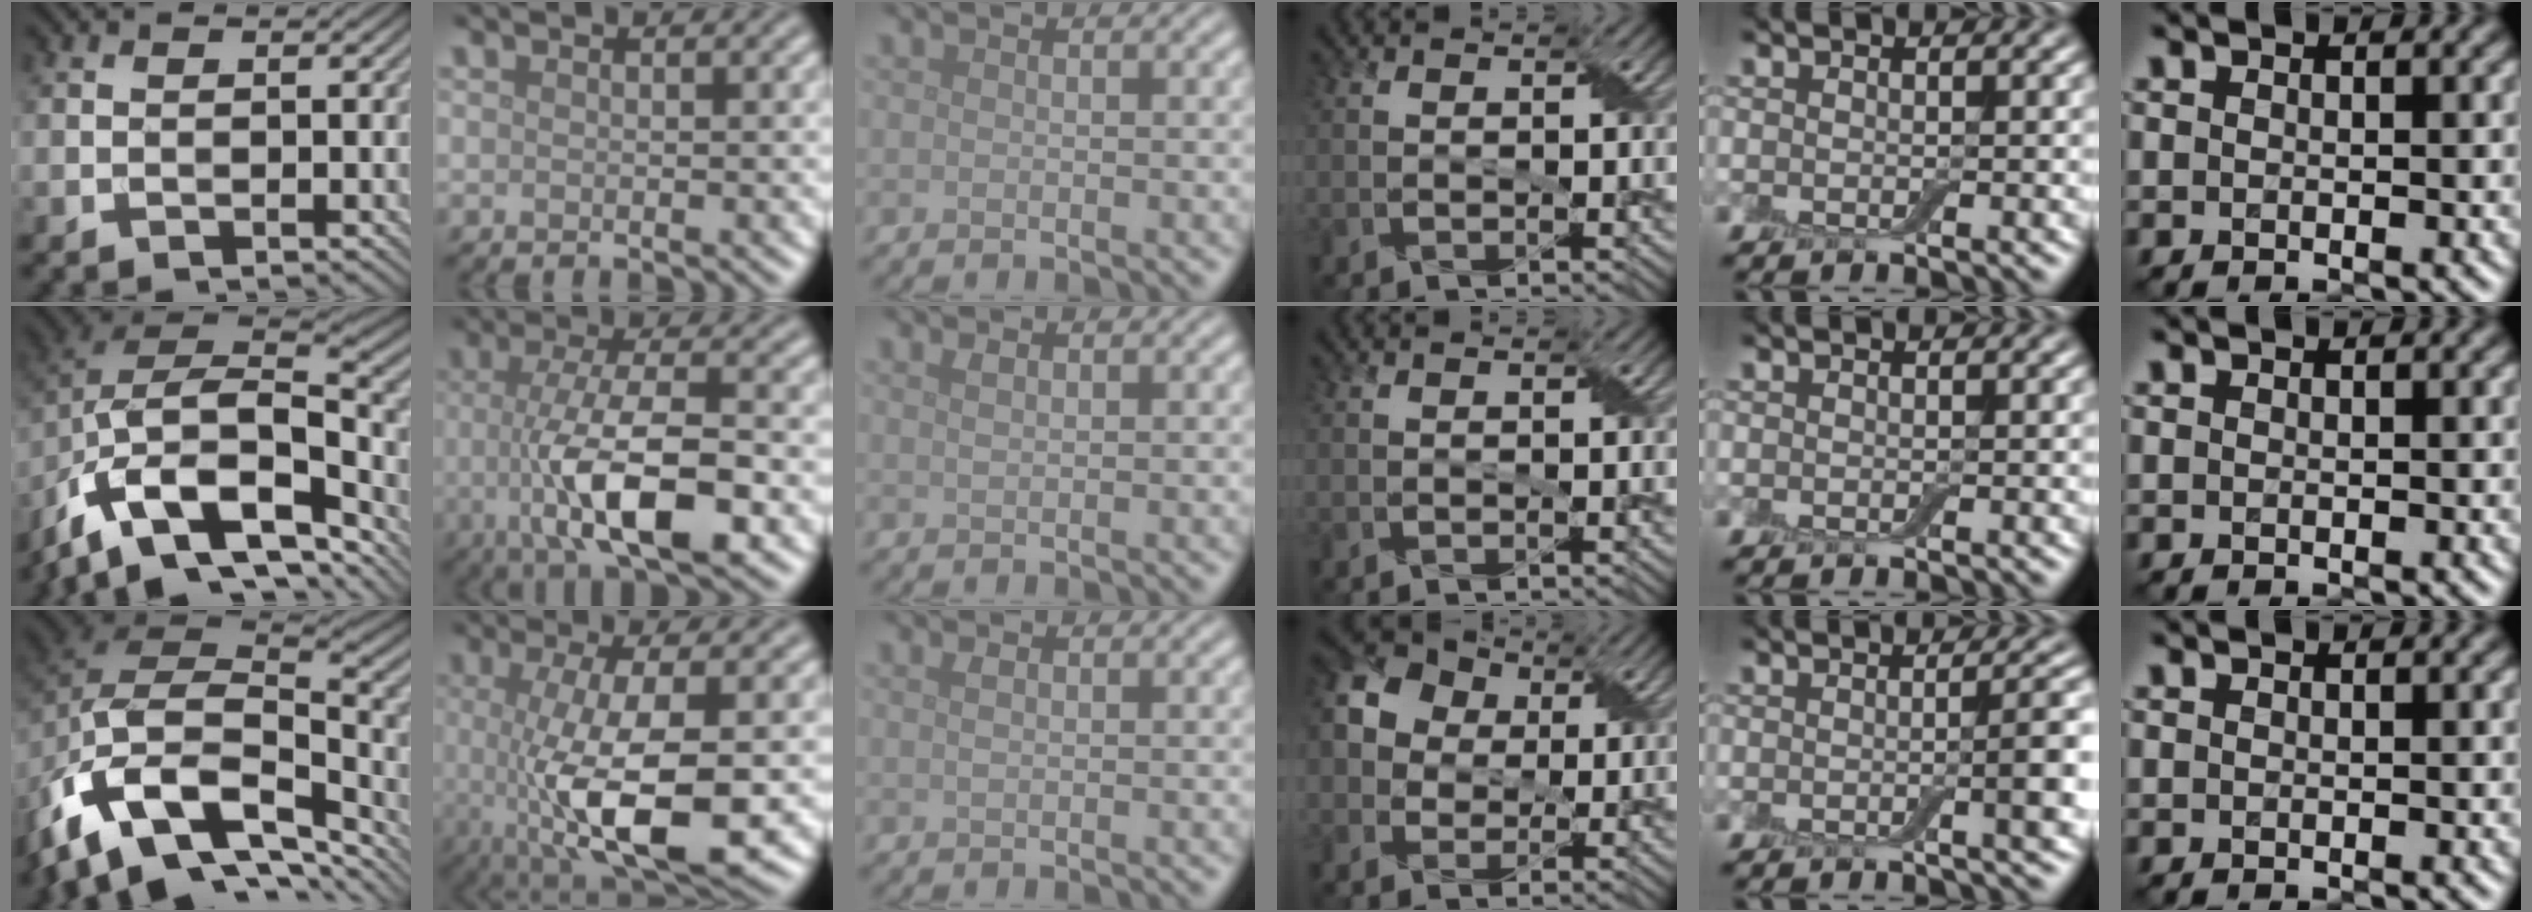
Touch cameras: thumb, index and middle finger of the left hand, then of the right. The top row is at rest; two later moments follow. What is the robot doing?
{"motion": "wrap", "object": "adhesive wrap"}